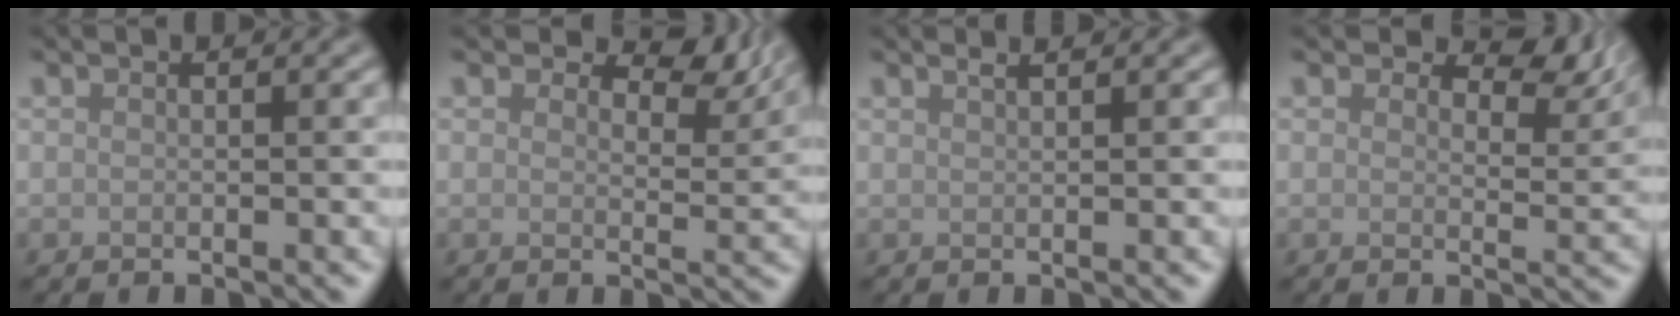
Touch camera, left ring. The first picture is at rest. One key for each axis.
{"total": 4.9, "fx": 3.3, "fy": 2.4, "fz": 2.7, "tx": -0.032, "ty": -0.003, "tz": 0.039}
{"total": 1.2, "fx": 0.9, "fy": 0.4, "fz": 0.7, "tx": -0.002, "ty": 0.001, "tz": 0.005}
{"total": 5.2, "fx": 3.4, "fy": 2.5, "fz": 2.9, "tx": -0.034, "ty": -0.003, "tz": 0.041}